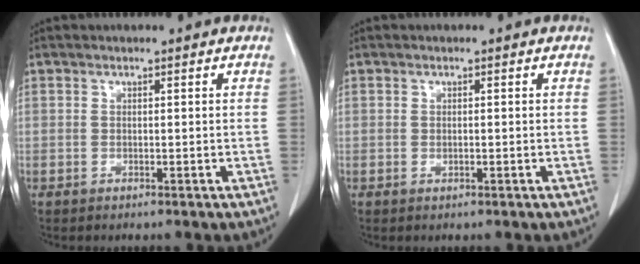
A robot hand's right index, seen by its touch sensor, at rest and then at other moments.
{"total": 0.6, "force": [-0.1, 0.2, 0.6], "torque": [-0.011, -0.001, 0.002]}